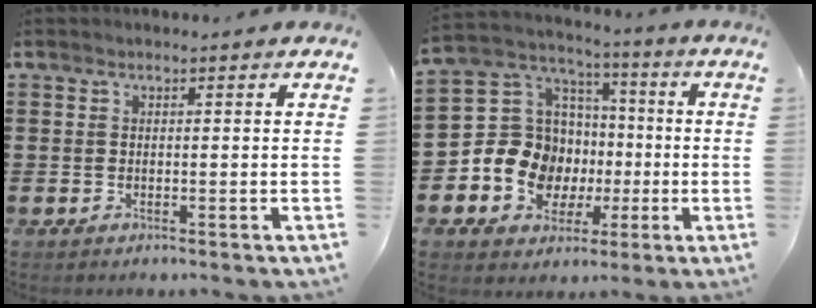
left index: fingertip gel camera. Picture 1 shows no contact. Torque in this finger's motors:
{"motor_torque": [1.37, 0.77, 0.75, 0.11]}